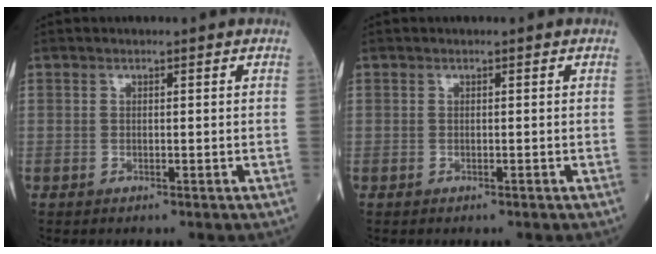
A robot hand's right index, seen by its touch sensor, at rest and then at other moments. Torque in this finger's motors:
{"motor_torque": [0.00, 0.00, 0.03, -0.01]}